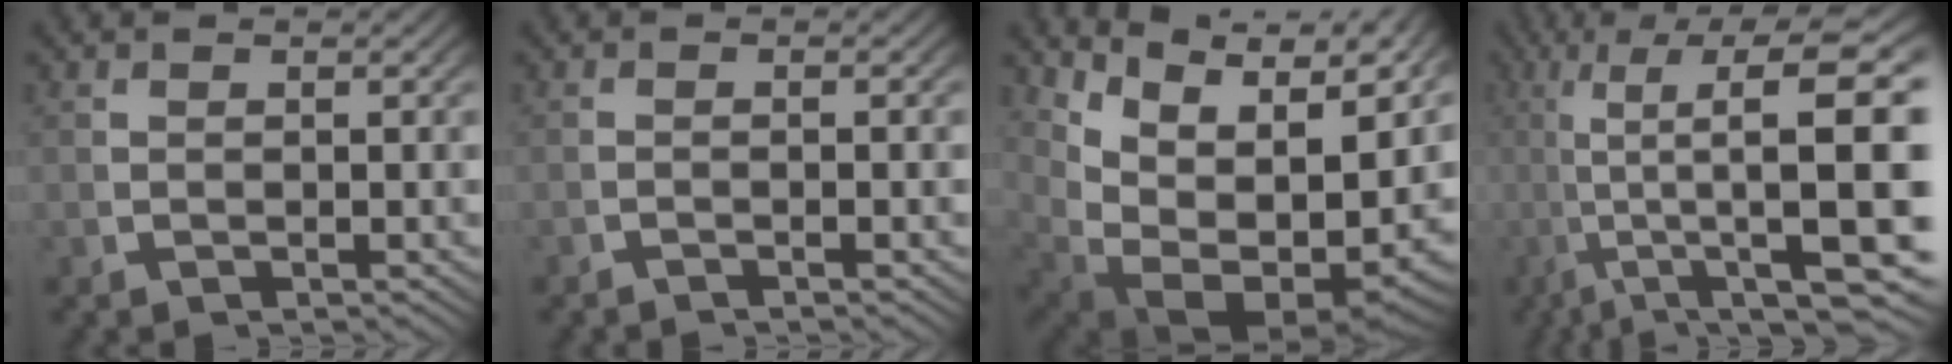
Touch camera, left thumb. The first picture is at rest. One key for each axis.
{"total": 1.2, "fx": -0.9, "fy": -0.3, "fz": 0.6, "tx": -0.003, "ty": 0.007, "tz": -0.020}
{"total": 18.4, "fx": -0.1, "fy": 11.9, "fz": 14.1, "tx": -0.244, "ty": -0.048, "tz": 0.028}
{"total": 15.3, "fx": 0.8, "fy": 8.2, "fz": 12.9, "tx": -0.218, "ty": -0.057, "tz": 0.035}